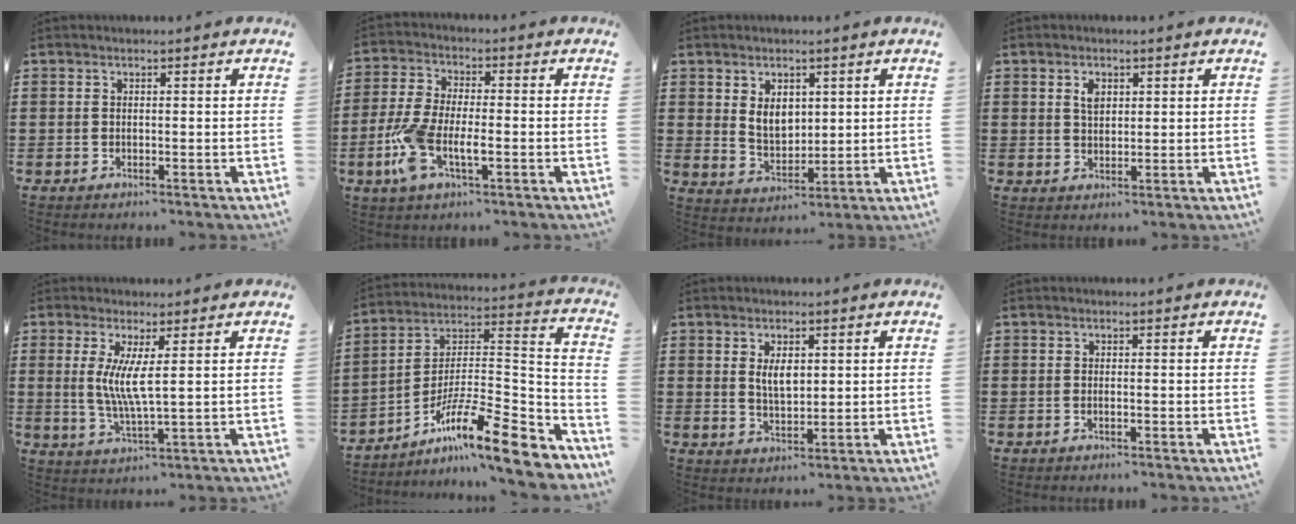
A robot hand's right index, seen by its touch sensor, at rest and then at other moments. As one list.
[{"total": 7.7, "force": [-2.6, 3.2, 6.5], "torque": [-0.162, -0.016, -0.054]}, {"total": 5.0, "force": [1.8, 3.4, 3.1], "torque": [-0.056, 0.001, 0.031]}, {"total": 2.5, "force": [1.1, 1.4, 1.8], "torque": [-0.041, 0.002, 0.020]}, {"total": 5.7, "force": [1.3, 0.5, 5.5], "torque": [-0.111, -0.009, 0.023]}, {"total": 14.2, "force": [-9.6, 2.2, 10.2], "torque": [-0.165, 0.011, -0.172]}, {"total": 3.7, "force": [1.1, 1.6, 3.2], "torque": [-0.059, 0.000, 0.018]}, {"total": 0.6, "force": [-0.2, 0.1, 0.5], "torque": [-0.010, -0.004, -0.003]}]